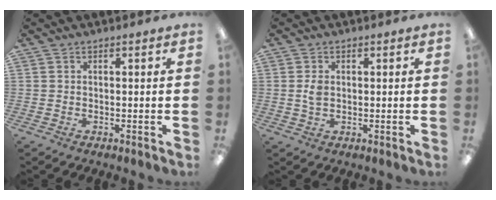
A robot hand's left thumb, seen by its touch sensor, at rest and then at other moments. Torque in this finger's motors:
{"motor_torque": [-0.15, 0.14, 0.27, -0.40, 0.01]}